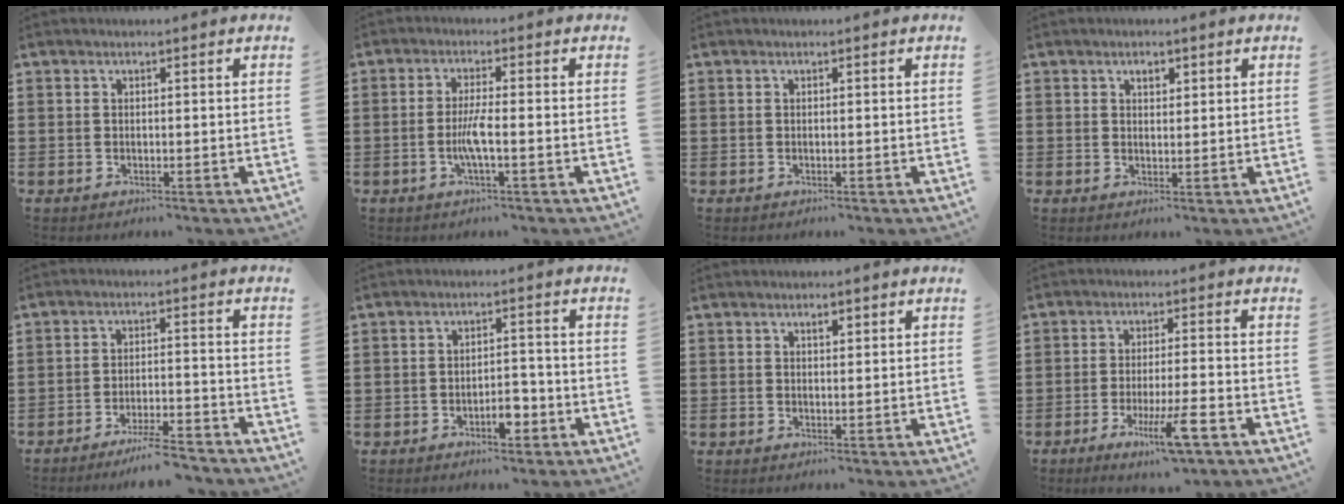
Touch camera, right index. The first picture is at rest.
{"total": 4.0, "force": [-1.1, 0.2, 3.8], "torque": [-0.090, -0.012, -0.028]}
{"total": 0.0}
{"total": 1.7, "force": [1.0, 1.0, 1.0], "torque": [-0.015, 0.001, 0.016]}
{"total": 5.2, "force": [-4.7, -0.1, 2.2], "torque": [-0.037, -0.006, -0.089]}
{"total": 4.1, "force": [-2.2, 1.7, 2.9], "torque": [-0.048, 0.006, -0.040]}
{"total": 1.3, "force": [0.7, 0.6, 0.9], "torque": [-0.020, 0.005, 0.012]}
{"total": 7.9, "force": [-4.0, 0.5, 6.7], "torque": [-0.123, -0.014, -0.070]}